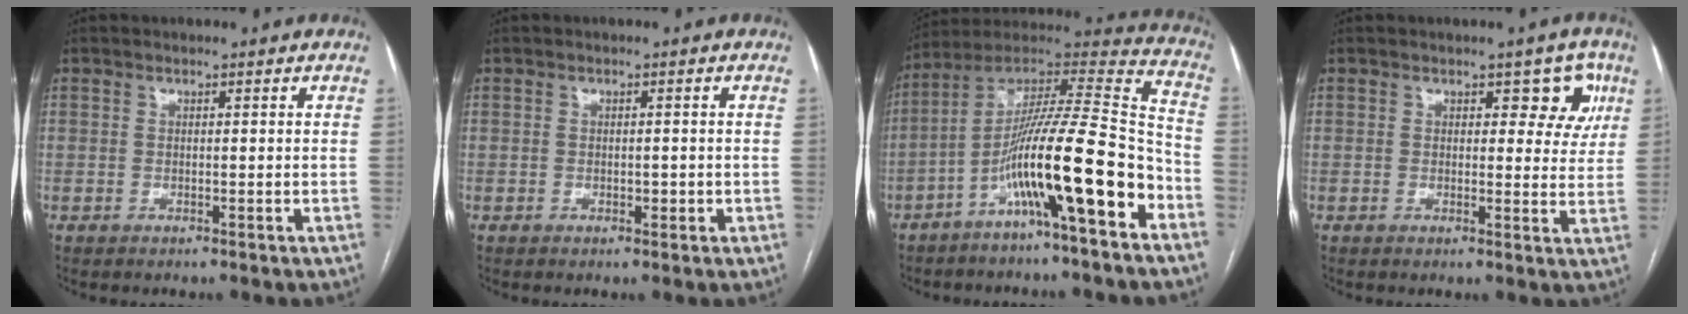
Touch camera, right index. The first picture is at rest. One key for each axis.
{"total": 1.0, "fx": -0.3, "fy": 0.6, "fz": 0.8, "tx": -0.013, "ty": 0.001, "tz": -0.002}
{"total": 18.8, "fx": -8.2, "fy": 0.9, "fz": 16.9, "tx": -0.291, "ty": 0.012, "tz": -0.141}
{"total": 5.1, "fx": 2.2, "fy": 2.9, "fz": 3.5, "tx": -0.018, "ty": 0.010, "tz": 0.020}